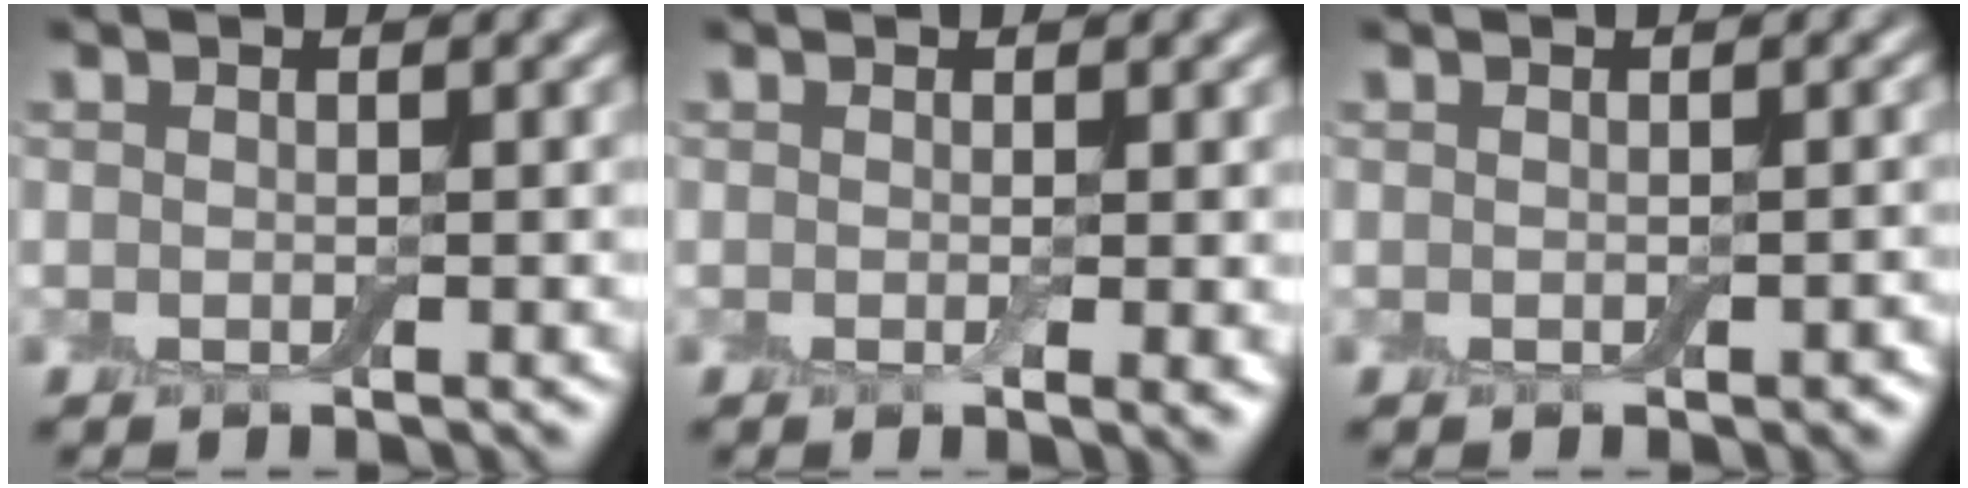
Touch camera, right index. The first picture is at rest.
{"total": 1.4, "force": [0.1, 0.1, 1.4], "torque": [-0.019, -0.005, -0.001]}
{"total": 0.9, "force": [-0.2, 0.5, 0.7], "torque": [-0.012, -0.002, -0.002]}